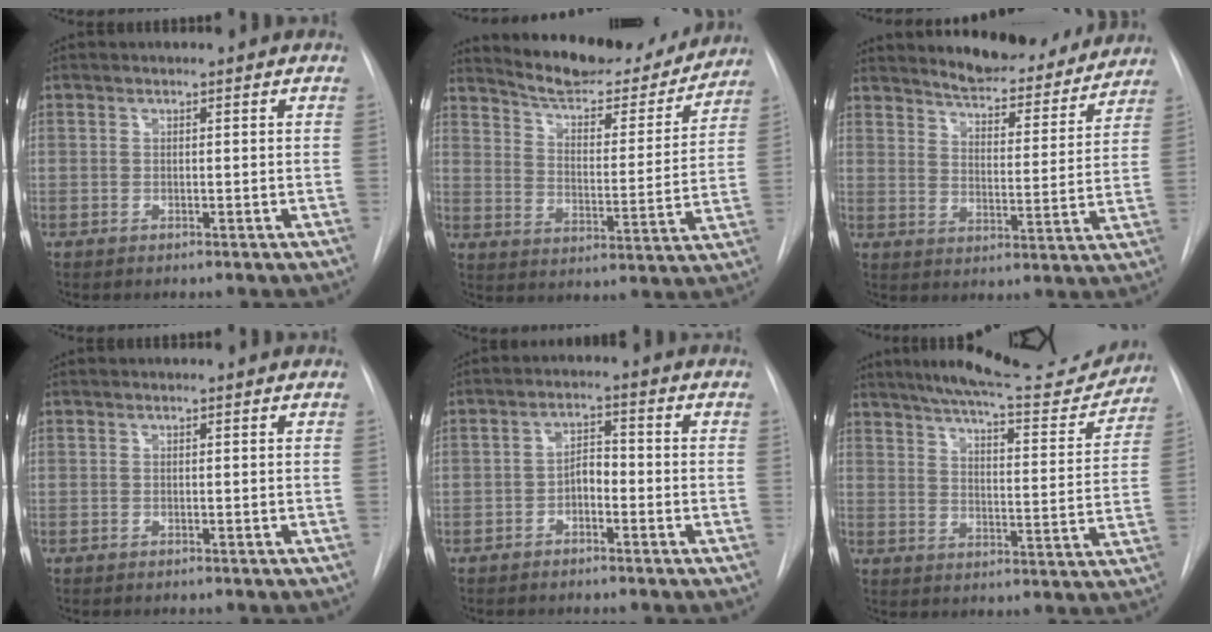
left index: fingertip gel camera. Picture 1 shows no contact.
{"total": 19.3, "force": [17.8, 4.3, 6.3], "torque": [-0.087, -0.017, 0.247]}
{"total": 15.7, "force": [14.6, 3.5, 4.6], "torque": [-0.051, -0.021, 0.192]}
{"total": 0.0}
{"total": 3.1, "force": [-1.4, 1.6, 2.3], "torque": [-0.037, 0.012, -0.027]}
{"total": 19.3, "force": [17.8, 2.6, 7.1], "torque": [-0.105, -0.033, 0.231]}